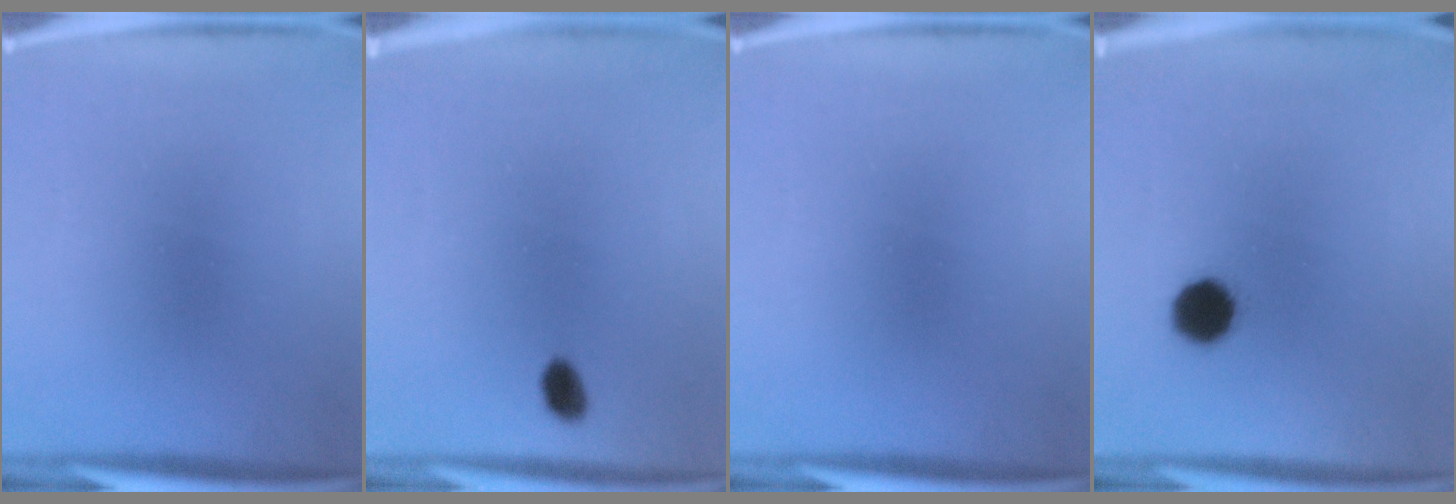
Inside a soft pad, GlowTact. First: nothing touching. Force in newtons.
{"total": 2.7}
{"total": 0.0}
{"total": 6.5}